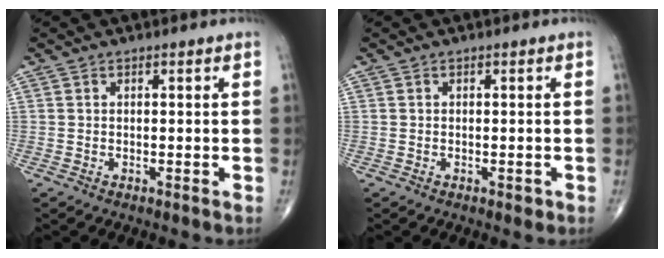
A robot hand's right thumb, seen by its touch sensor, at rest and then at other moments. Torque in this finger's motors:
{"motor_torque": [0.22, -0.02, -0.27, -0.22, 0.06]}